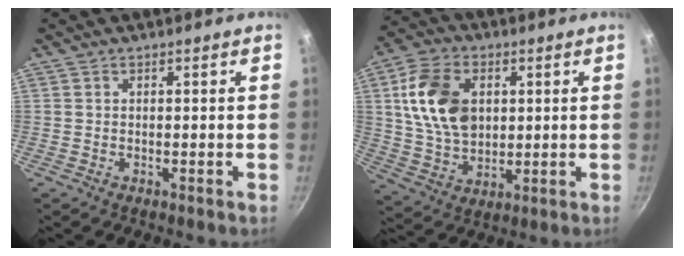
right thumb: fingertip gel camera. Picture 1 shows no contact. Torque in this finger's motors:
{"motor_torque": [0.52, 0.87, 0.95, 0.24, 0.23]}